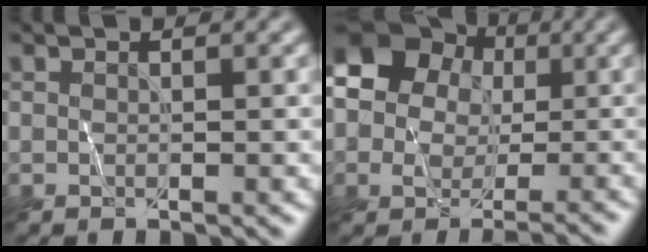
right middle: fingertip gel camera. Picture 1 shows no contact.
{"total": 11.5, "force": [-0.3, 10.3, 5.0], "torque": [-0.079, 0.038, -0.046]}